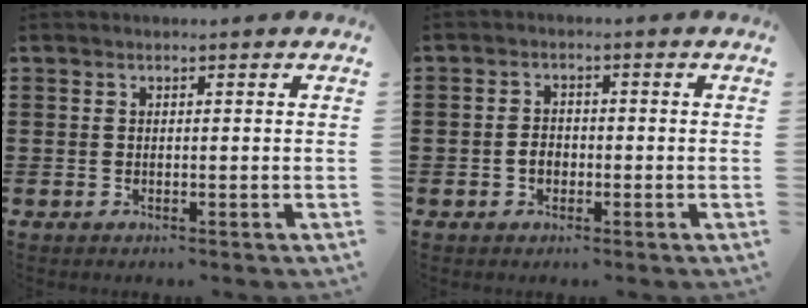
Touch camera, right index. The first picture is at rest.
{"total": 2.3, "force": [-0.7, 1.6, 1.4], "torque": [-0.028, 0.003, -0.015]}